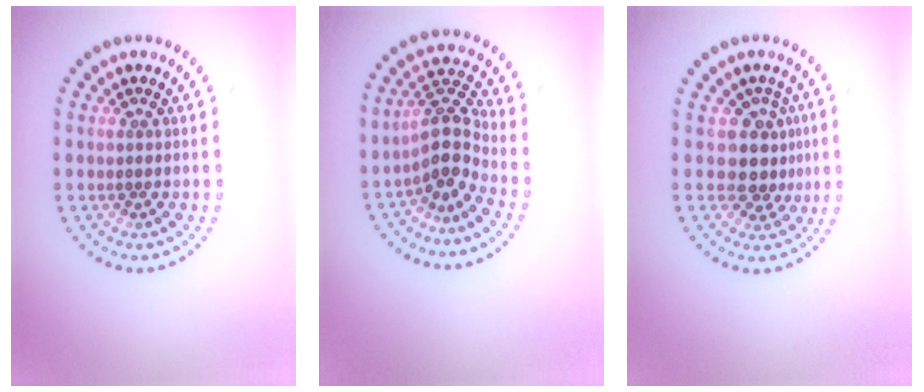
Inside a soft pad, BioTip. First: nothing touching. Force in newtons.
{"total": 3.4, "press": 2.8, "slide": 2.1}
{"total": 3.2, "press": 2.5, "slide": 2.1}